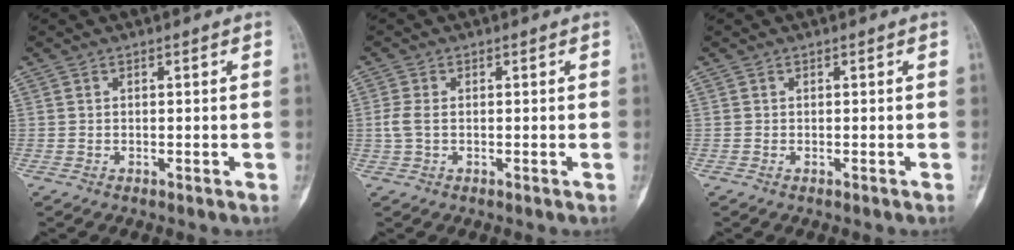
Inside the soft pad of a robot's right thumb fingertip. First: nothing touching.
{"total": 2.5, "force": [-0.1, 1.3, 2.1], "torque": [-0.062, 0.001, -0.004]}
{"total": 0.0}